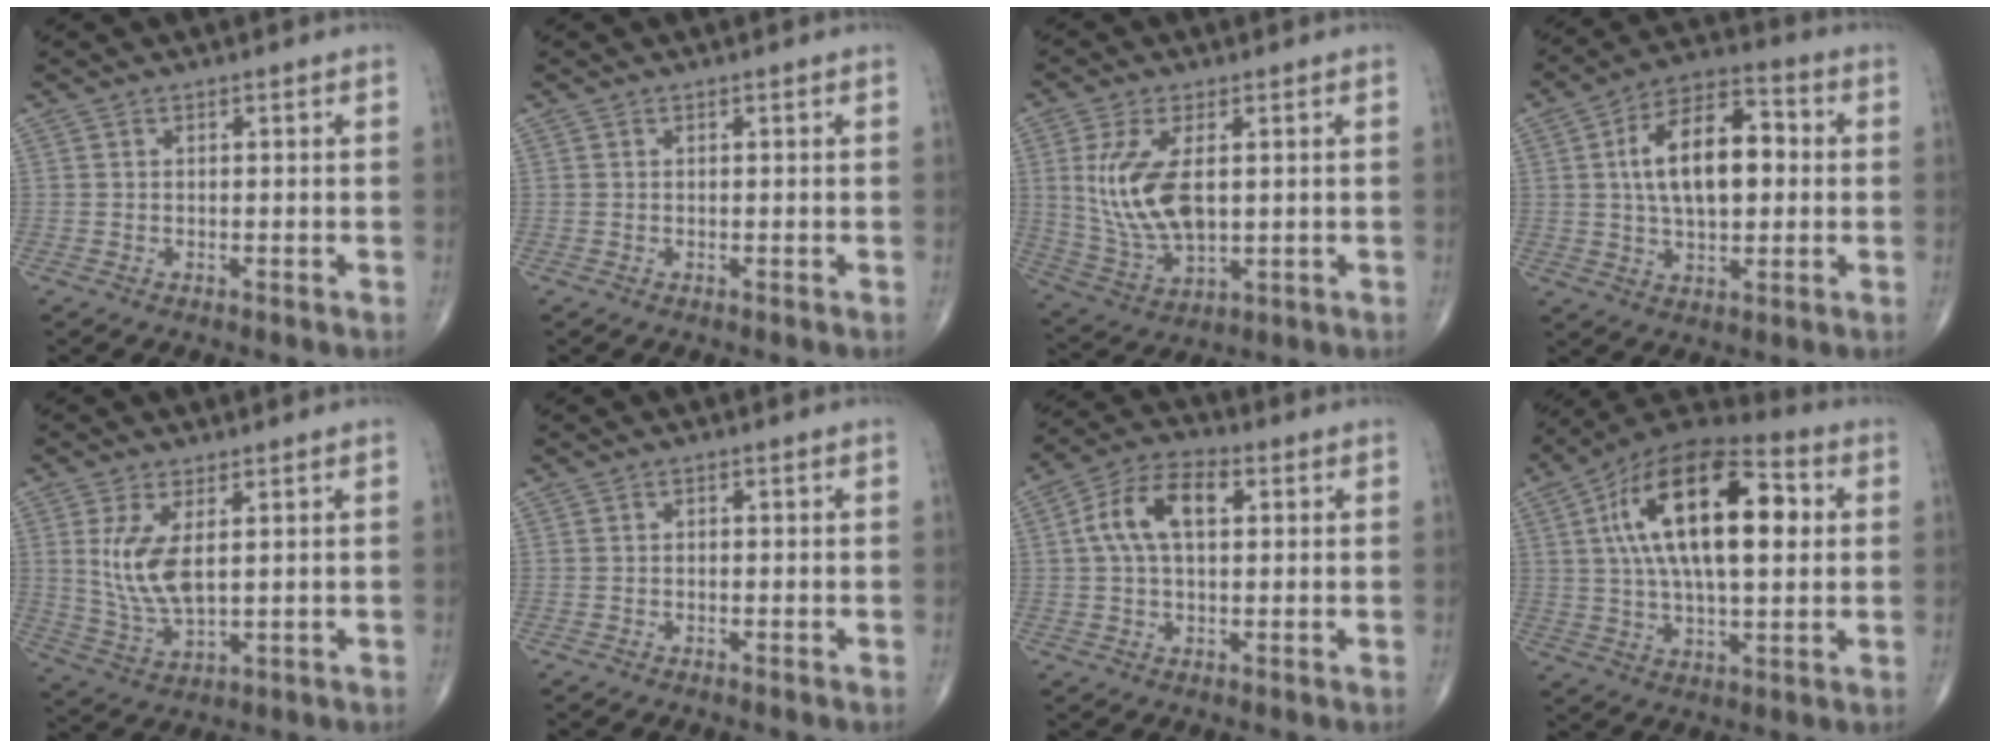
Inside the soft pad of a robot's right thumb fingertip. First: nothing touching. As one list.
[{"total": 0.0}, {"total": 13.0, "force": [1.9, 6.6, 11.1], "torque": [-0.227, -0.012, 0.049]}, {"total": 15.7, "force": [1.7, 8.4, 13.2], "torque": [-0.208, 0.021, 0.022]}, {"total": 9.2, "force": [2.0, 4.1, 7.9], "torque": [-0.163, -0.016, 0.052]}, {"total": 0.5, "force": [-0.1, 0.4, 0.3], "torque": [-0.002, 0.002, -0.006]}, {"total": 10.2, "force": [2.1, 5.6, 8.3], "torque": [-0.157, 0.026, 0.032]}, {"total": 23.7, "force": [4.9, 10.8, 20.5], "torque": [-0.346, 0.016, 0.070]}]